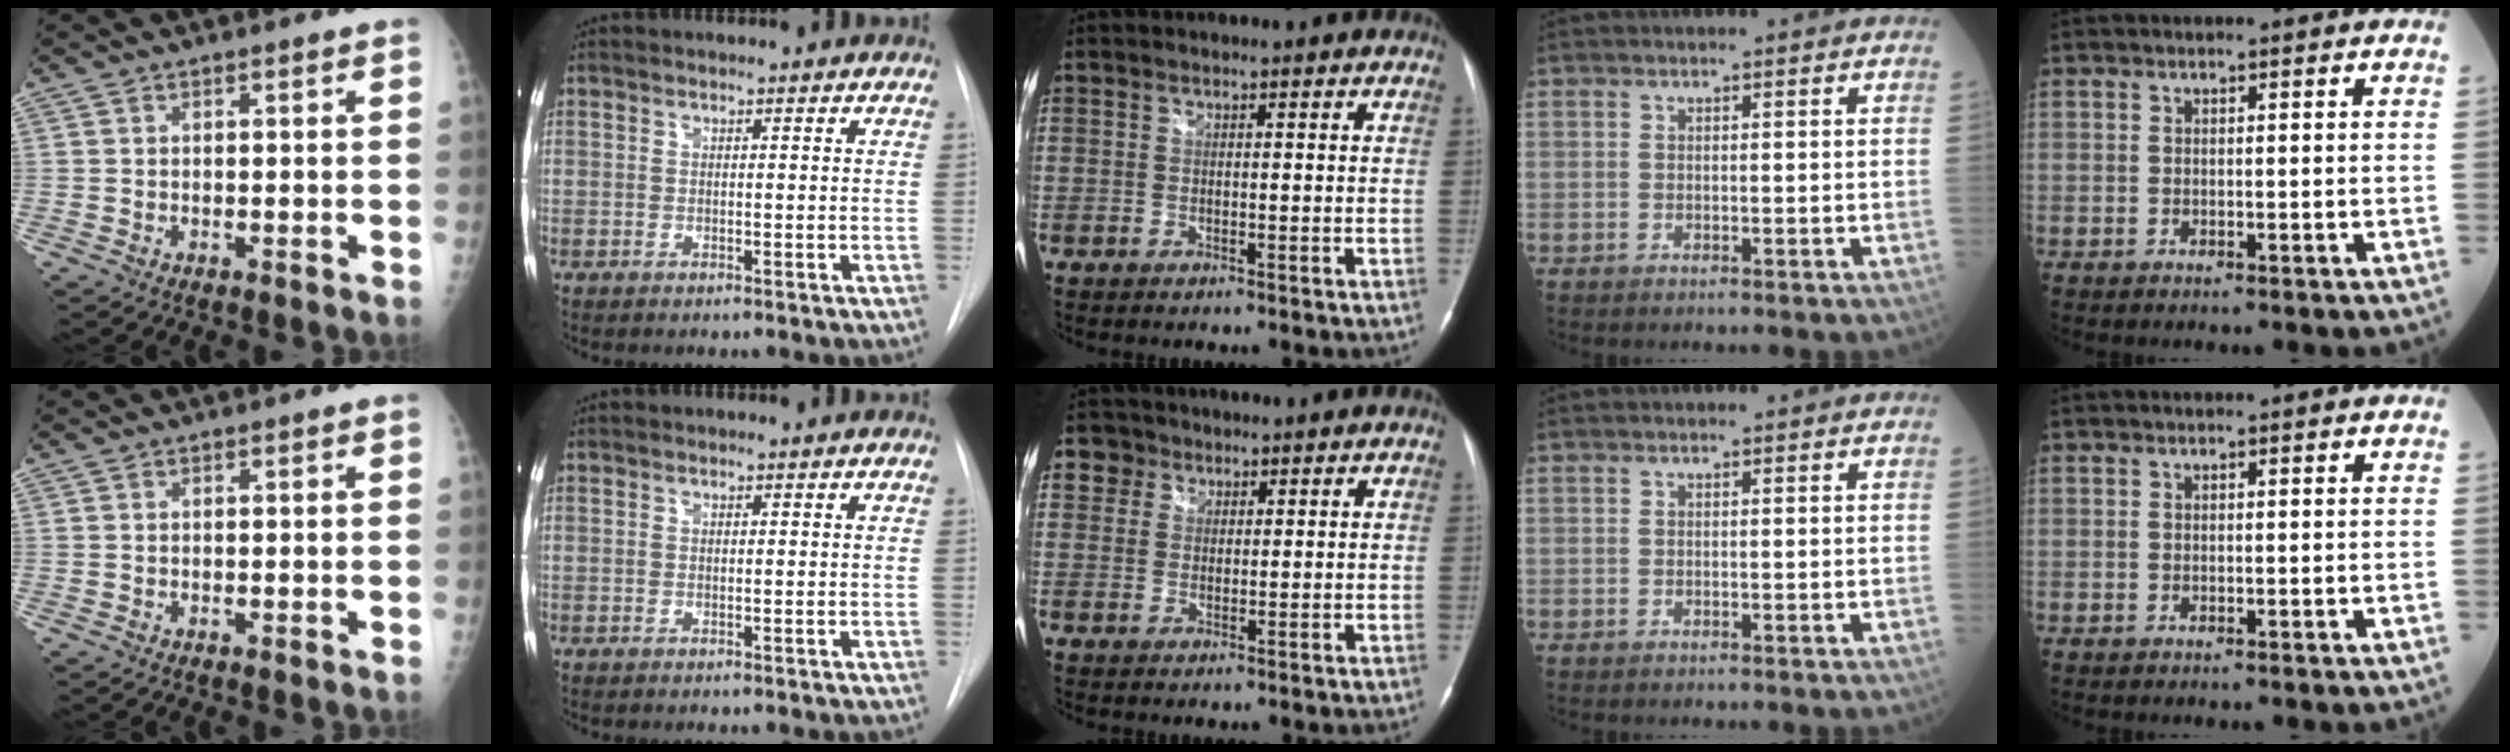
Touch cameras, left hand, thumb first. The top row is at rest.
{"middle": {"total": 3.2, "force": [1.7, 2.7, 0.1], "torque": [0.004, 0.009, 0.023]}}